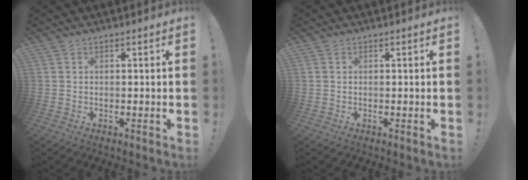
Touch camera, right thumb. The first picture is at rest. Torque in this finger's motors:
{"motor_torque": [0.12, 0.00, 0.15, -0.02, 0.08]}